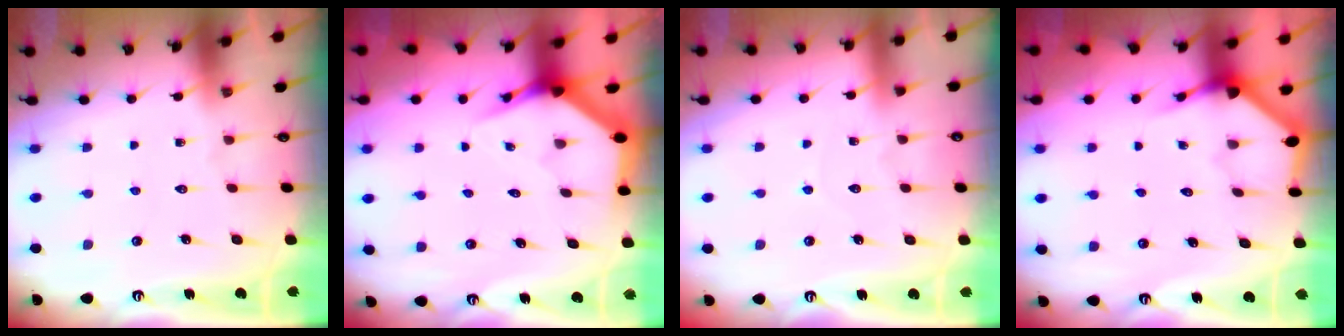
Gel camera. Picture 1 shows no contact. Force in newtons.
{"total": 4.9, "press": 4.9, "slide": 0.4}
{"total": 2.9, "press": 2.9, "slide": 0.2}
{"total": 4.0, "press": 4.0, "slide": 0.2}